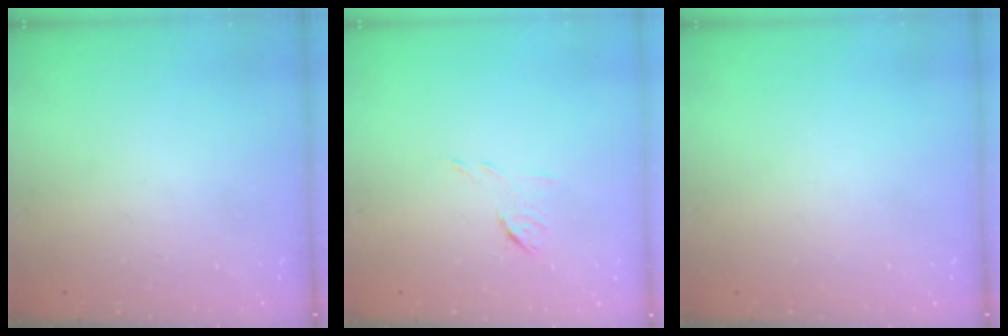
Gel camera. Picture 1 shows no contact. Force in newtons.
{"total": 6.0, "press": 6.0, "slide": 0.7}
{"total": 0.0}